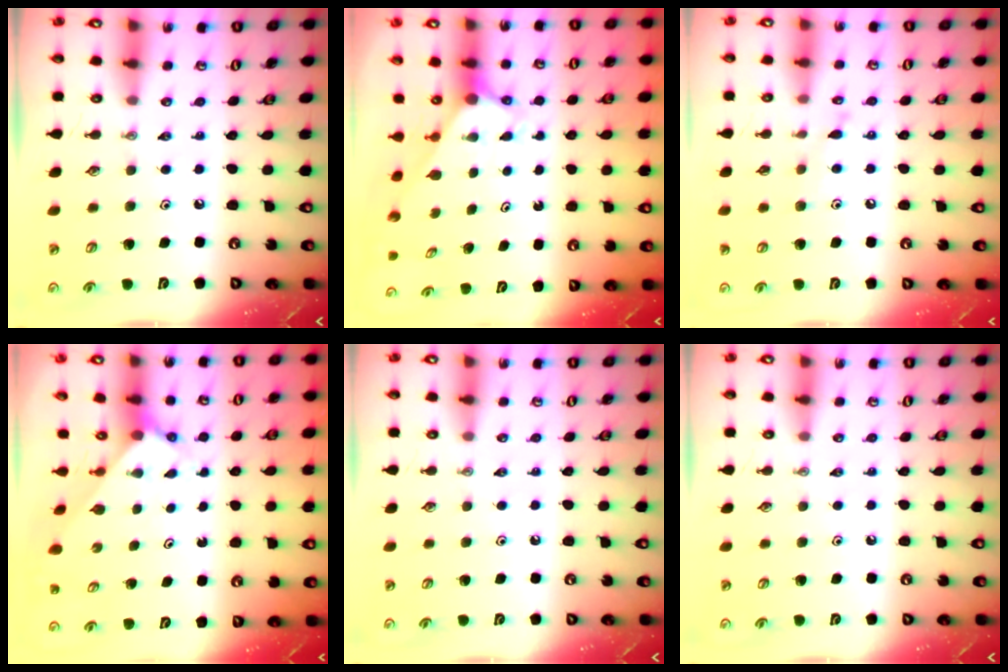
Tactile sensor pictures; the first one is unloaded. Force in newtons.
{"total": 3.0, "press": 3.0, "slide": 0.0}
{"total": 6.9, "press": 6.9, "slide": 0.4}
{"total": 2.3, "press": 2.3, "slide": 0.2}
{"total": 0.0}
{"total": 0.0}